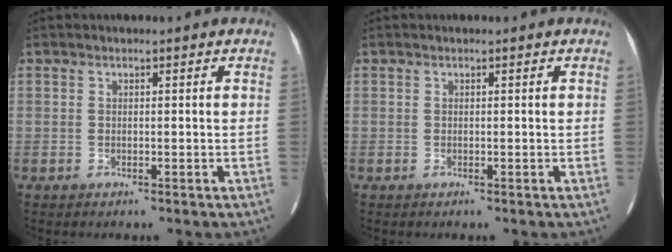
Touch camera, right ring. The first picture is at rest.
{"total": 0.0}